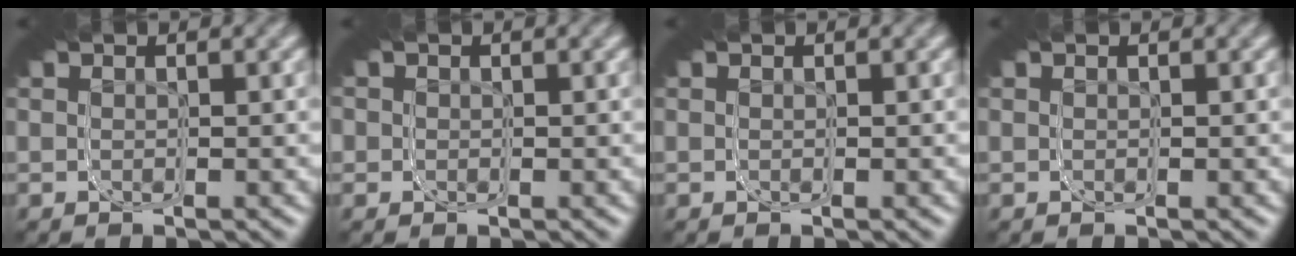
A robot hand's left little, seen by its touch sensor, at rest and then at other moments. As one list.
[{"total": 1.7, "force": [-0.2, 1.6, 0.3], "torque": [-0.006, -0.014, -0.001]}, {"total": 0.0}, {"total": 0.0}]